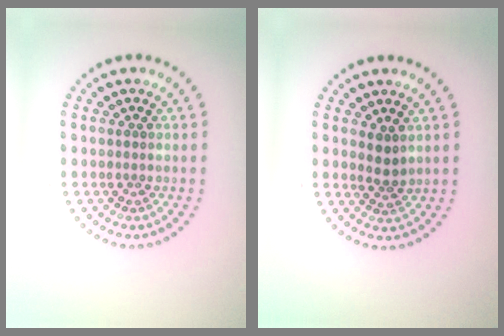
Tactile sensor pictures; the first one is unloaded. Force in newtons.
{"total": 1.7, "press": 1.4, "slide": 1.0}